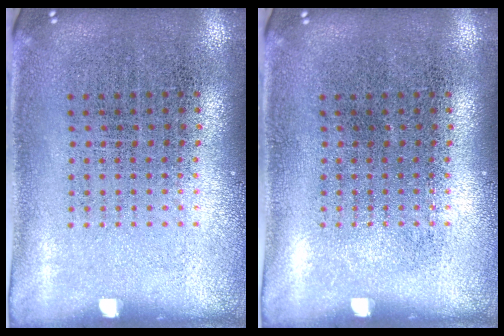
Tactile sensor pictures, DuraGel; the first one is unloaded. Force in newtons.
{"total": 0.0}